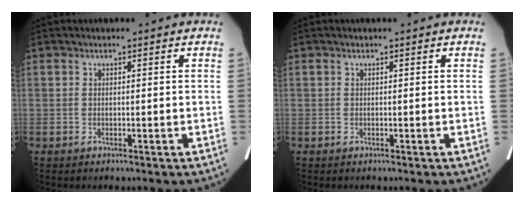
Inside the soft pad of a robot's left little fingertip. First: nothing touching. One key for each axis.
{"total": 0.0}